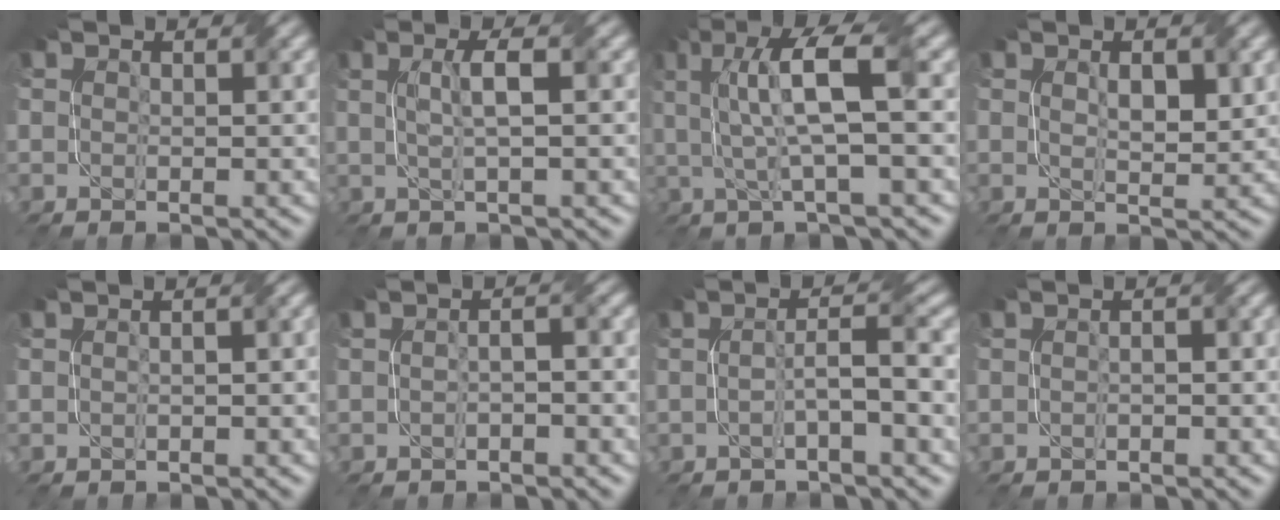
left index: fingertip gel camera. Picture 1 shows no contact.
{"total": 2.8, "force": [0.3, 0.5, 2.7], "torque": [-0.049, 0.008, 0.005]}
{"total": 7.0, "force": [1.5, 1.5, 6.7], "torque": [-0.129, 0.010, 0.027]}
{"total": 2.5, "force": [0.6, 1.0, 2.2], "torque": [-0.041, 0.000, 0.017]}
{"total": 1.7, "force": [-0.1, 0.6, 1.6], "torque": [-0.023, 0.003, -0.004]}
{"total": 1.9, "force": [-0.7, 0.5, 1.6], "torque": [-0.028, 0.004, -0.014]}
{"total": 3.8, "force": [-0.8, 0.4, 3.7], "torque": [-0.062, 0.014, -0.018]}
{"total": 1.3, "force": [-0.4, 0.5, 1.2], "torque": [-0.021, 0.001, -0.011]}